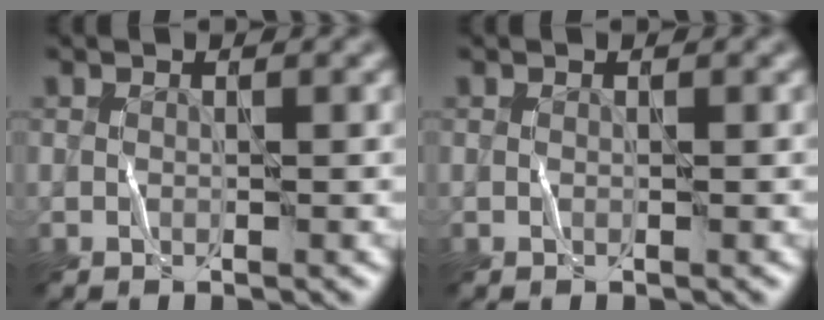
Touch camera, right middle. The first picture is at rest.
{"total": 0.0}